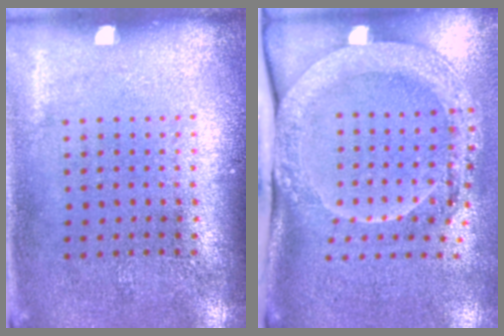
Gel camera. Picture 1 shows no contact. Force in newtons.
{"total": 2.1, "press": 2.0, "slide": 0.8}